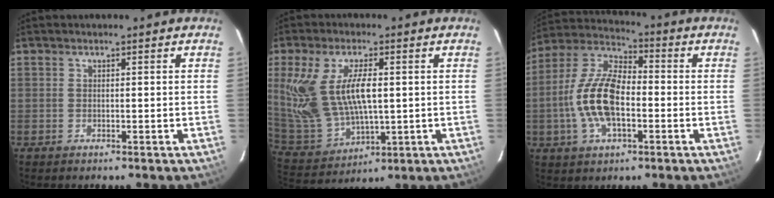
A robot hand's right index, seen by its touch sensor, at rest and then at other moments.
{"total": 16.1, "force": [3.0, 8.2, 13.6], "torque": [-0.277, -0.005, 0.079]}
{"total": 14.3, "force": [-2.8, 6.9, 12.2], "torque": [-0.257, 0.009, -0.056]}